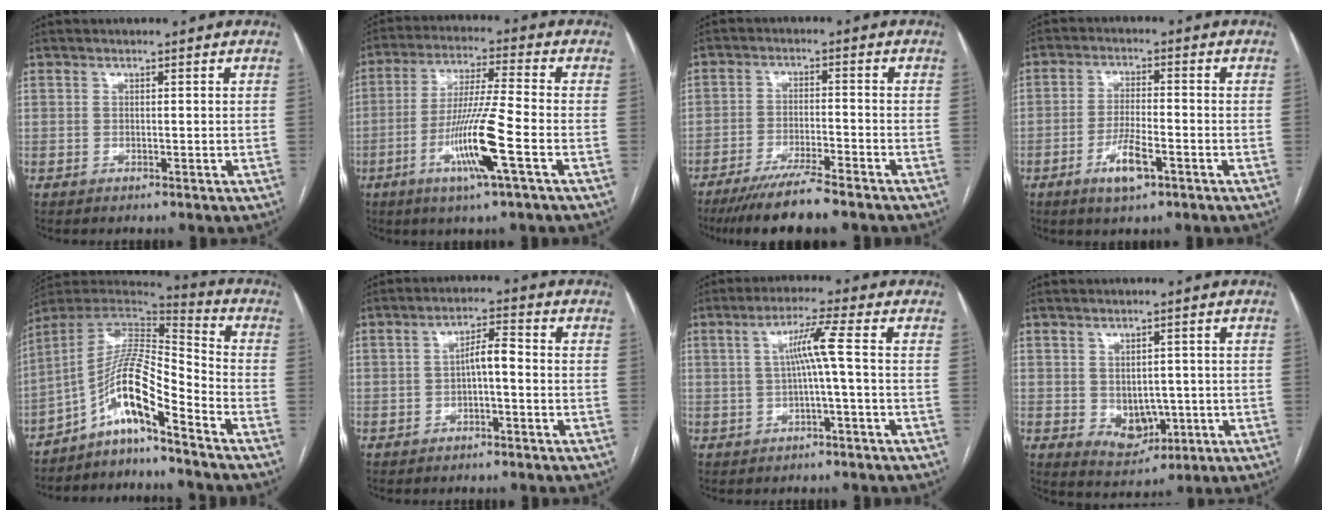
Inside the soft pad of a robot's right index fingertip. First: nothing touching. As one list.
[{"total": 11.6, "force": [-4.3, -0.7, 10.7], "torque": [-0.212, -0.013, -0.084]}, {"total": 9.0, "force": [-7.3, 0.6, 5.2], "torque": [-0.085, -0.022, -0.121]}, {"total": 6.1, "force": [-3.1, 1.3, 5.0], "torque": [-0.099, -0.005, -0.053]}, {"total": 12.1, "force": [-7.3, 1.1, 9.6], "torque": [-0.180, 0.022, -0.132]}, {"total": 2.8, "force": [-0.5, 0.5, 2.7], "torque": [-0.044, 0.009, -0.008]}, {"total": 5.0, "force": [-0.1, -1.0, 4.9], "torque": [-0.089, 0.014, 0.004]}, {"total": 5.4, "force": [-0.7, 3.9, 3.7], "torque": [-0.053, -0.003, 0.008]}]